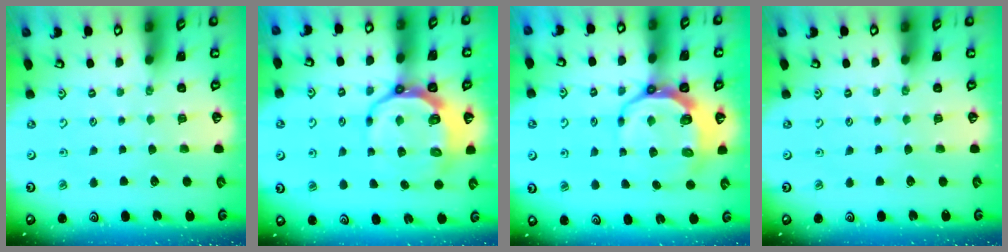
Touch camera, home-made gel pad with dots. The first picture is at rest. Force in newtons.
{"total": 11.0, "press": 10.2, "slide": 4.0}
{"total": 10.2, "press": 9.4, "slide": 3.9}
{"total": 0.0}